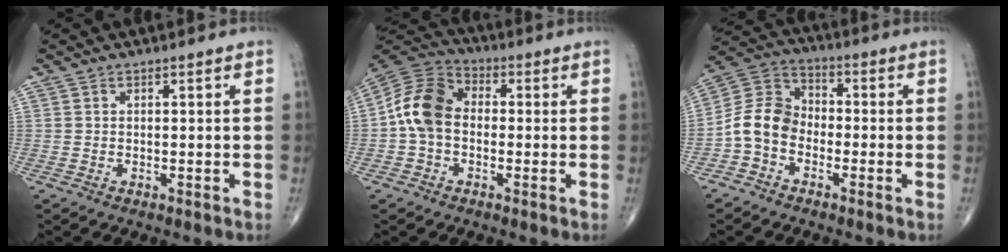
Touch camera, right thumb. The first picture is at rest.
{"total": 10.3, "force": [-0.7, 7.5, 7.1], "torque": [-0.130, 0.031, -0.030]}
{"total": 8.7, "force": [-3.0, 6.6, 4.9], "torque": [-0.082, 0.041, -0.075]}